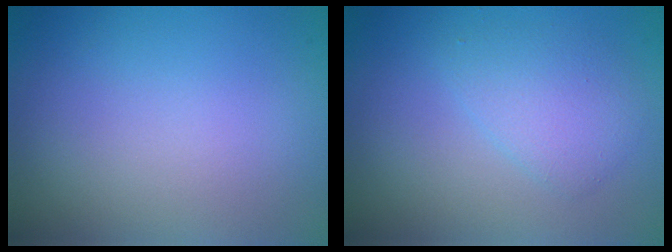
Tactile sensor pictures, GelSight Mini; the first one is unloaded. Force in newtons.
{"total": 2.6, "press": 2.6, "slide": 0.2}